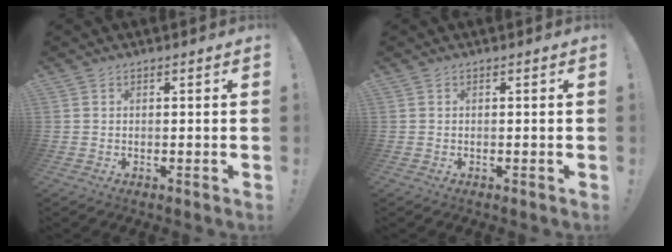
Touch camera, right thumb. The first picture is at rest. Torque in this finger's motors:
{"motor_torque": [-0.04, 0.19, -0.26, 0.22, 0.00]}